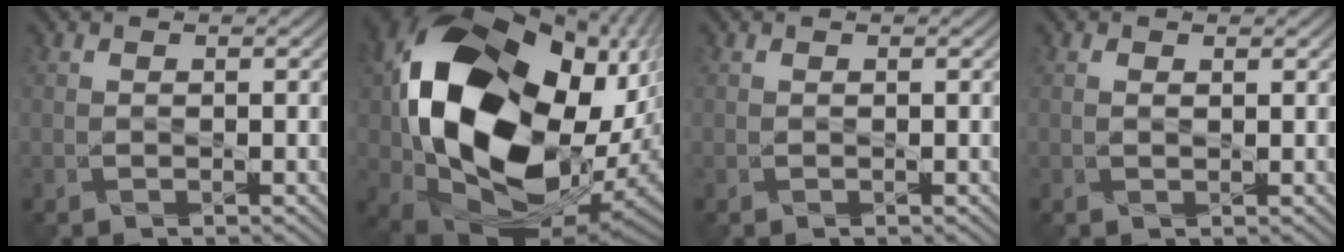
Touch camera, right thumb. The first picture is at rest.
{"total": 23.0, "force": [3.5, 16.1, 16.0], "torque": [-0.398, -0.035, 0.091]}
{"total": 0.0}
{"total": 0.5, "force": [0.4, 0.1, 0.4], "torque": [-0.010, -0.001, 0.009]}